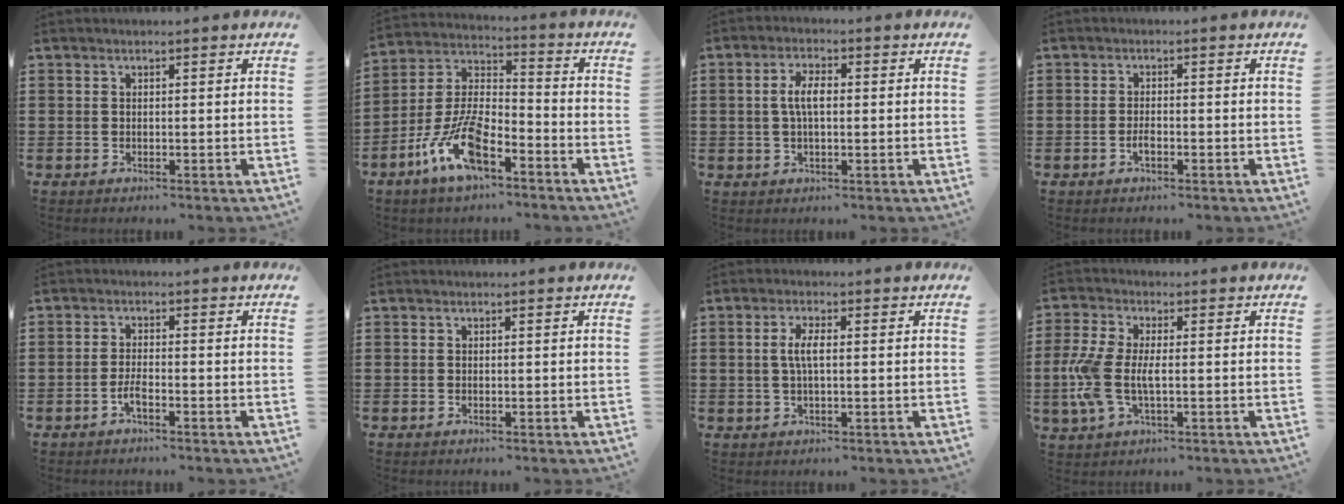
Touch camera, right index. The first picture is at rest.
{"total": 11.2, "force": [-6.7, 4.6, 7.7], "torque": [-0.179, 0.005, -0.132]}
{"total": 4.2, "force": [0.2, 1.7, 3.8], "torque": [-0.081, 0.004, -0.001]}
{"total": 1.7, "force": [-0.9, 0.6, 1.3], "torque": [-0.025, 0.000, -0.016]}
{"total": 2.2, "force": [-1.4, 0.6, 1.5], "torque": [-0.035, 0.000, -0.030]}
{"total": 0.0}
{"total": 3.5, "force": [0.1, 1.1, 3.3], "torque": [-0.069, 0.001, -0.002]}
{"total": 7.3, "force": [-0.9, 3.6, 6.2], "torque": [-0.159, -0.008, -0.026]}